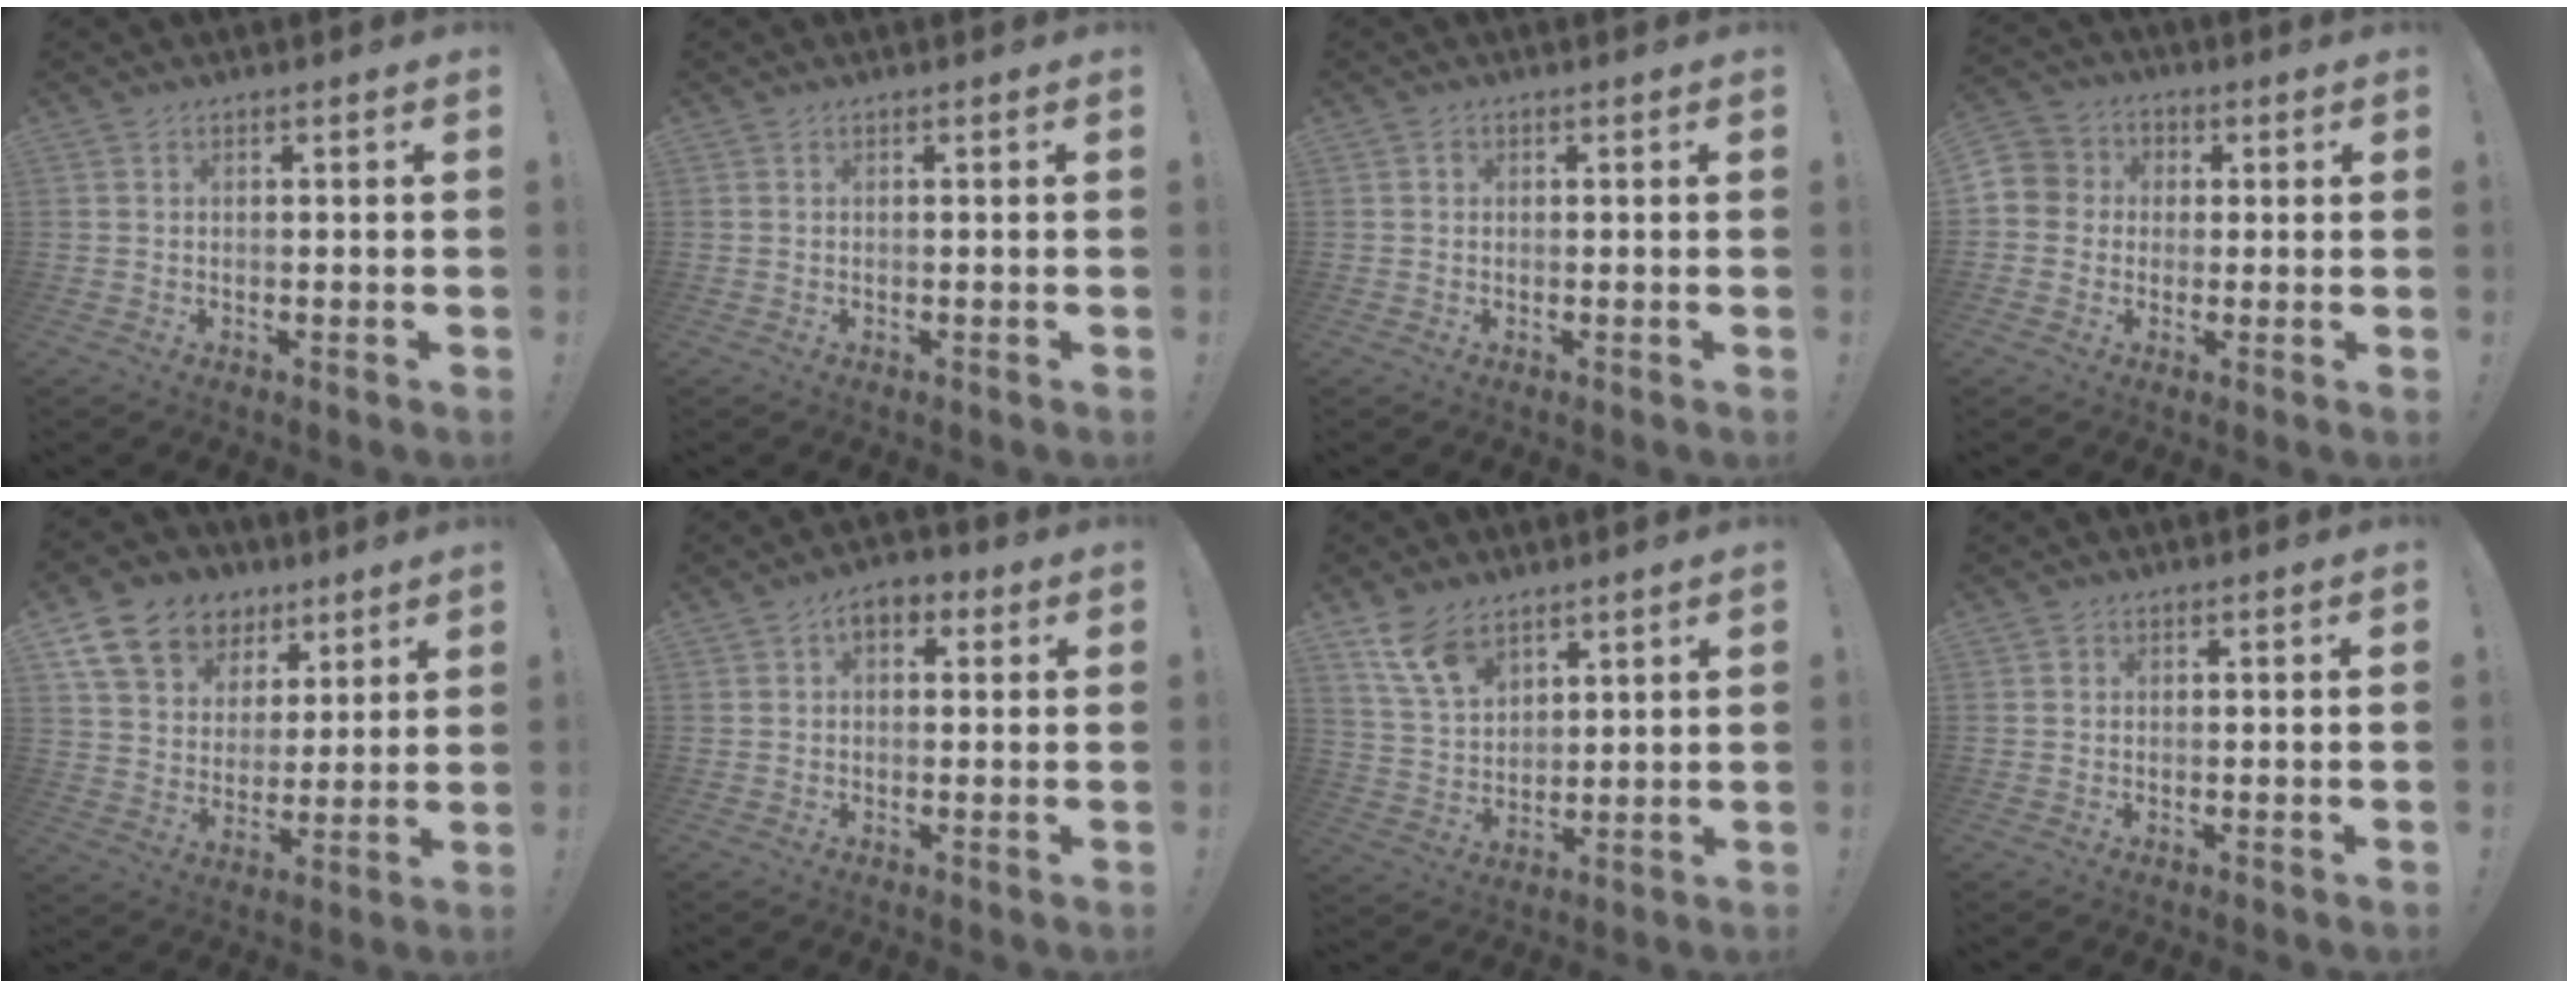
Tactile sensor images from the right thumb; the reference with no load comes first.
{"total": 0.0}
{"total": 0.7, "force": [0.2, 0.6, 0.2], "torque": [0.001, 0.000, 0.002]}
{"total": 6.4, "force": [-0.6, 6.2, 1.6], "torque": [-0.035, 0.016, -0.005]}
{"total": 14.7, "force": [8.3, 10.8, 5.6], "torque": [-0.093, -0.043, 0.164]}
{"total": 5.3, "force": [1.5, 3.5, 3.7], "torque": [-0.052, 0.006, 0.026]}
{"total": 11.2, "force": [7.4, 6.3, 5.6], "torque": [-0.115, -0.030, 0.147]}
{"total": 0.7, "force": [0.2, 0.7, 0.0], "torque": [0.001, 0.001, 0.003]}